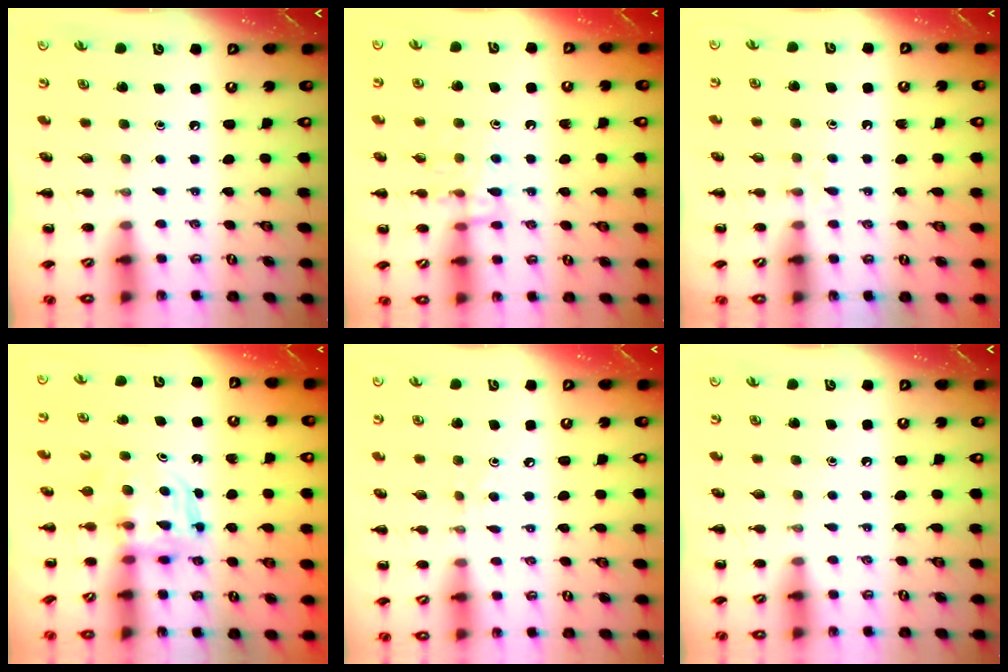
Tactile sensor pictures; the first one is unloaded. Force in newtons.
{"total": 11.7, "press": 11.7, "slide": 0.8}
{"total": 3.0, "press": 2.7, "slide": 1.2}
{"total": 3.8, "press": 3.8, "slide": 0.2}
{"total": 2.5, "press": 2.3, "slide": 0.8}
{"total": 0.0}